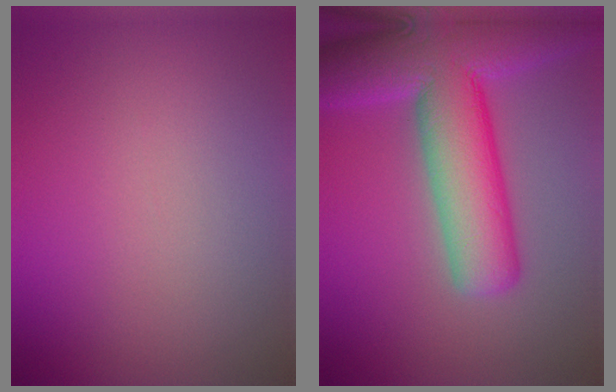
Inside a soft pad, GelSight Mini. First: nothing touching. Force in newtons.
{"total": 13.1, "press": 13.1, "slide": 0.8}